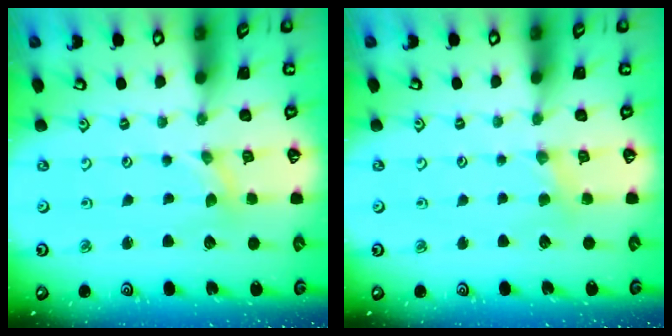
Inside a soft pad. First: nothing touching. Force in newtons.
{"total": 2.2, "press": 2.2, "slide": 0.4}